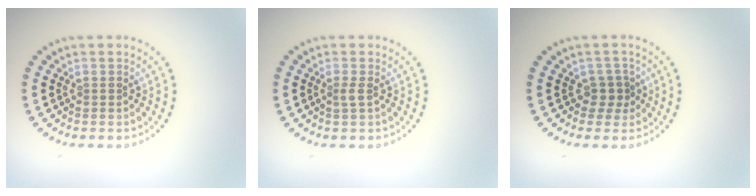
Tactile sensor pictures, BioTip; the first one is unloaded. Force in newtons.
{"total": 0.9, "press": 0.6, "slide": 0.6}
{"total": 1.7, "press": 1.4, "slide": 1.1}